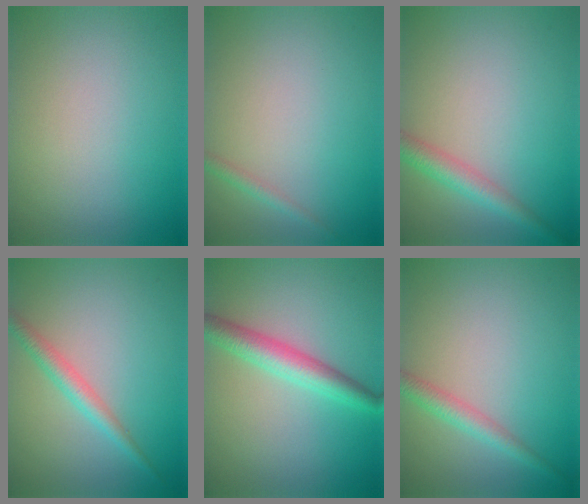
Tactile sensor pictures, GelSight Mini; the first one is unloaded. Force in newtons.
{"total": 1.1, "press": 1.1, "slide": 0.1}
{"total": 2.9, "press": 2.9, "slide": 0.0}
{"total": 2.4, "press": 2.4, "slide": 0.1}
{"total": 3.9, "press": 3.9, "slide": 0.1}
{"total": 2.2, "press": 2.2, "slide": 0.1}